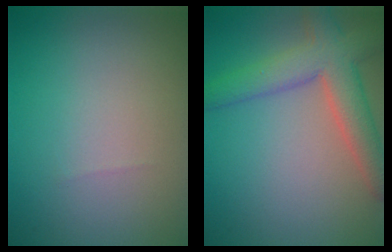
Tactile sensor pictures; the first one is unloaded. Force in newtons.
{"total": 5.9, "press": 5.8, "slide": 0.3}